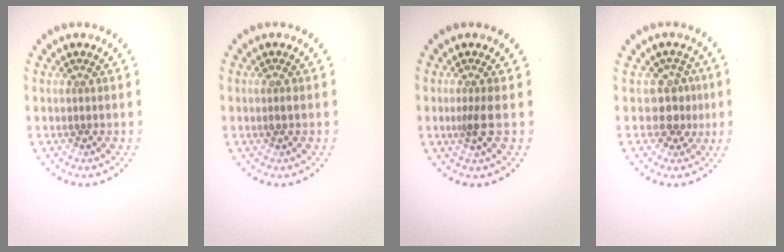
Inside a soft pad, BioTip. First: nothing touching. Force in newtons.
{"total": 0.8, "press": 0.7, "slide": 0.3}
{"total": 1.6, "press": 1.2, "slide": 1.1}
{"total": 2.4, "press": 2.0, "slide": 1.4}